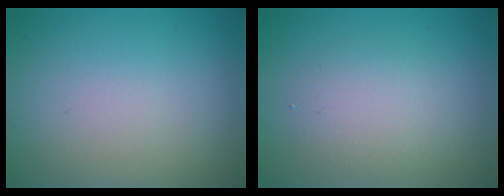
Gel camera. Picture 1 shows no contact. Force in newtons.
{"total": 2.6, "press": 2.6, "slide": 0.2}